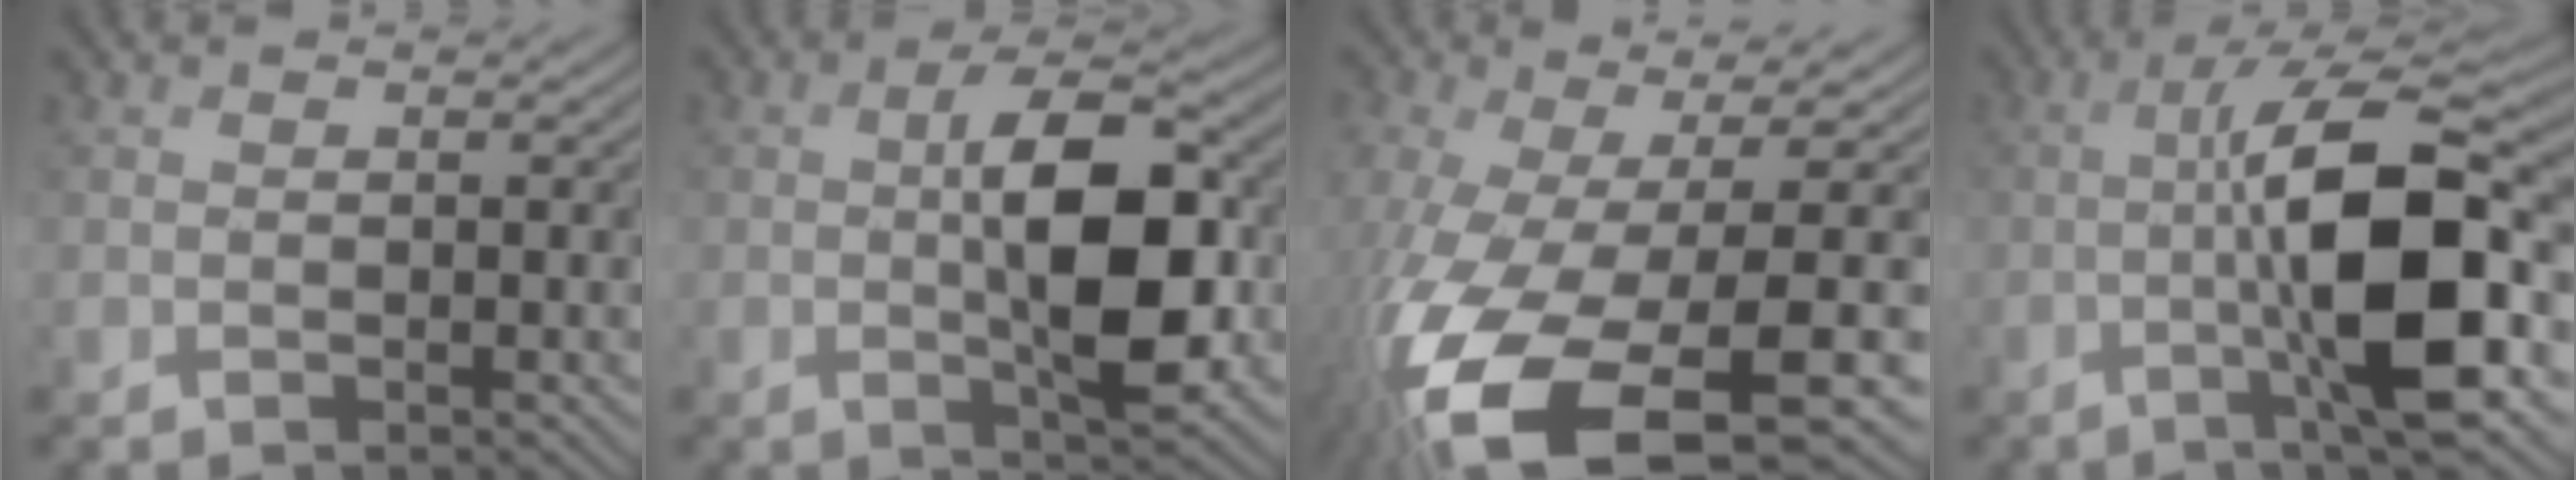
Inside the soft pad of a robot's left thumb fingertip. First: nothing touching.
{"total": 9.2, "force": [-0.2, 3.7, 8.4], "torque": [-0.144, -0.003, -0.003]}
{"total": 16.8, "force": [-6.0, 6.6, 14.2], "torque": [-0.337, -0.065, -0.073]}
{"total": 12.3, "force": [-2.1, 2.6, 11.9], "torque": [-0.183, 0.006, -0.045]}